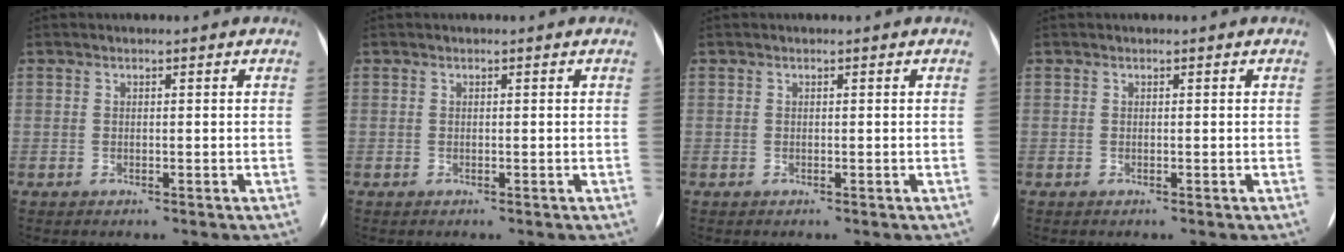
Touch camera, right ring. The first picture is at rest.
{"total": 0.0}
{"total": 0.0}
{"total": 0.0}